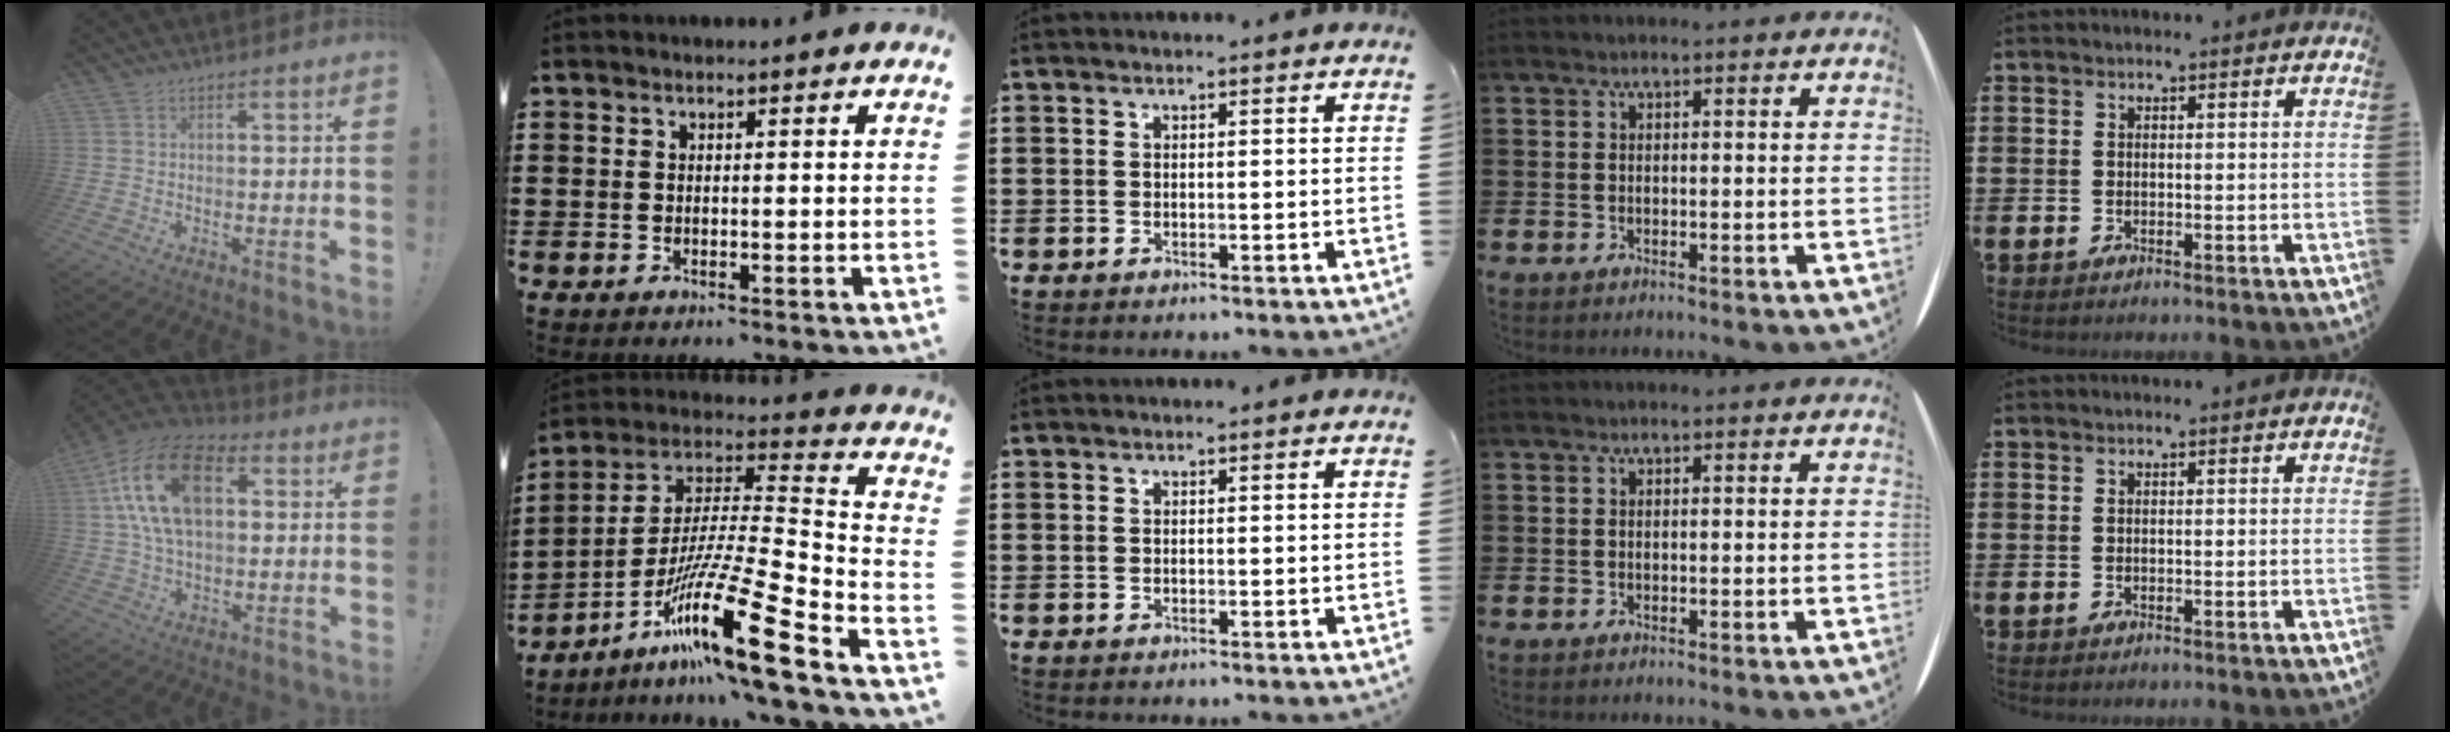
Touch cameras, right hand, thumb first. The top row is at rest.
{"thumb": {"total": 20.1, "force": [5.3, 11.9, 15.4], "torque": [-0.295, -0.003, 0.088]}, "index": {"total": 18.3, "force": [-11.0, 1.4, 14.6], "torque": [-0.263, 0.008, -0.198]}}